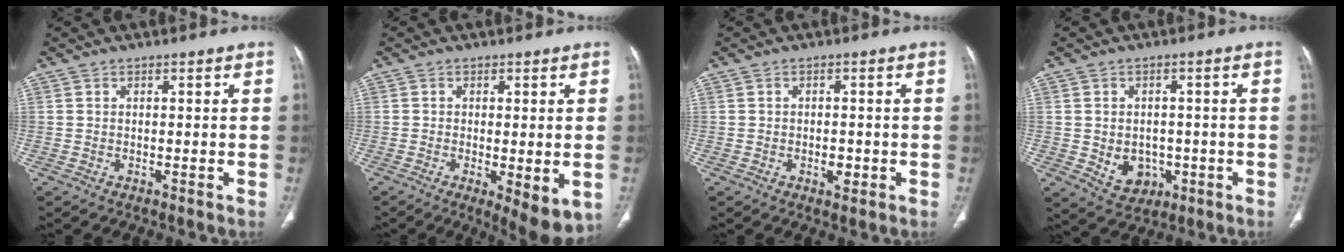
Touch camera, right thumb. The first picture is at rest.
{"total": 7.7, "force": [-2.0, 2.4, 7.0], "torque": [-0.104, -0.023, -0.026]}
{"total": 2.4, "force": [-0.7, 1.5, 1.8], "torque": [-0.020, 0.002, -0.007]}
{"total": 6.7, "force": [-1.5, 5.4, 3.7], "torque": [-0.030, 0.006, -0.005]}